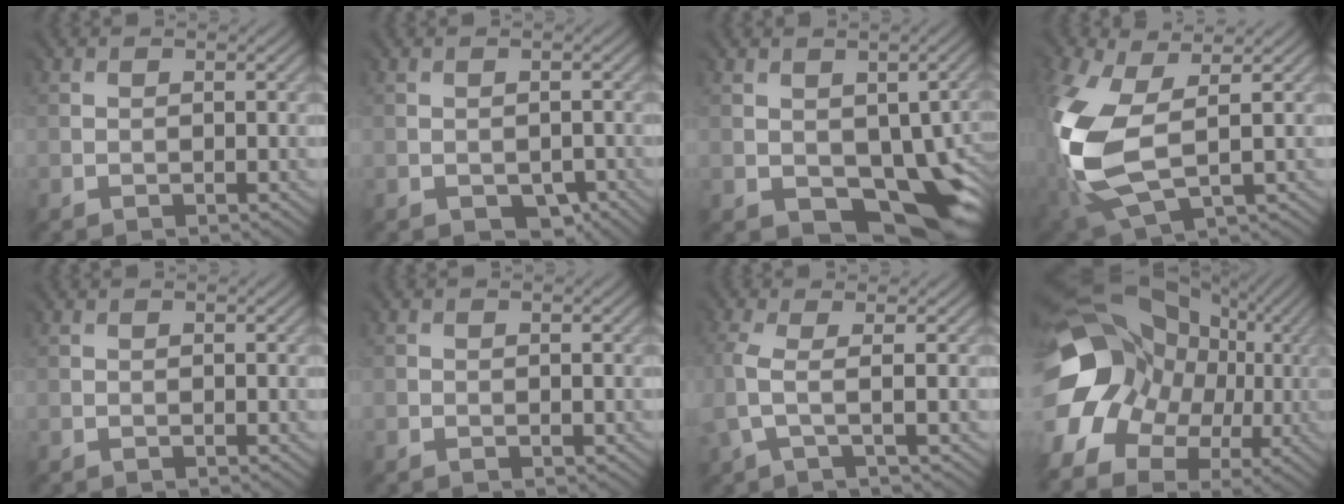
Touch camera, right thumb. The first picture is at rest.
{"total": 2.7, "force": [-2.0, 1.7, 0.6], "torque": [-0.004, -0.013, -0.026]}
{"total": 8.3, "force": [-1.1, 6.2, 5.4], "torque": [-0.091, -0.048, 0.003]}
{"total": 11.5, "force": [0.5, 7.4, 8.9], "torque": [-0.277, -0.016, 0.019]}
{"total": 0.0}
{"total": 0.8, "force": [-0.2, 0.1, -0.8], "torque": [0.015, -0.002, -0.005]}
{"total": 2.1, "force": [0.1, -0.4, 2.1], "torque": [-0.072, 0.007, -0.004]}
{"total": 16.0, "force": [0.0, 12.9, 9.5], "torque": [-0.209, -0.020, 0.034]}